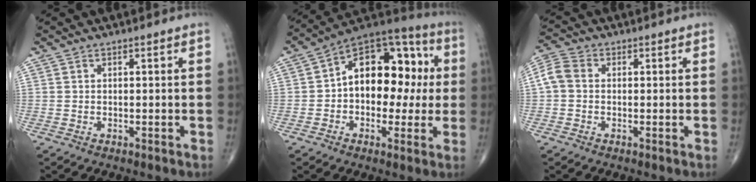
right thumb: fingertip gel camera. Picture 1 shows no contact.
{"total": 18.0, "force": [1.0, 11.6, 13.7], "torque": [-0.151, 0.047, 0.005]}
{"total": 4.9, "force": [0.0, 3.8, 3.1], "torque": [-0.068, 0.016, -0.009]}